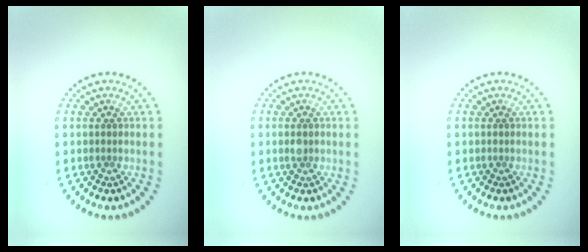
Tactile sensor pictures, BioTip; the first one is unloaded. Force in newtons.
{"total": 0.9, "press": 0.9, "slide": 0.2}
{"total": 0.0}